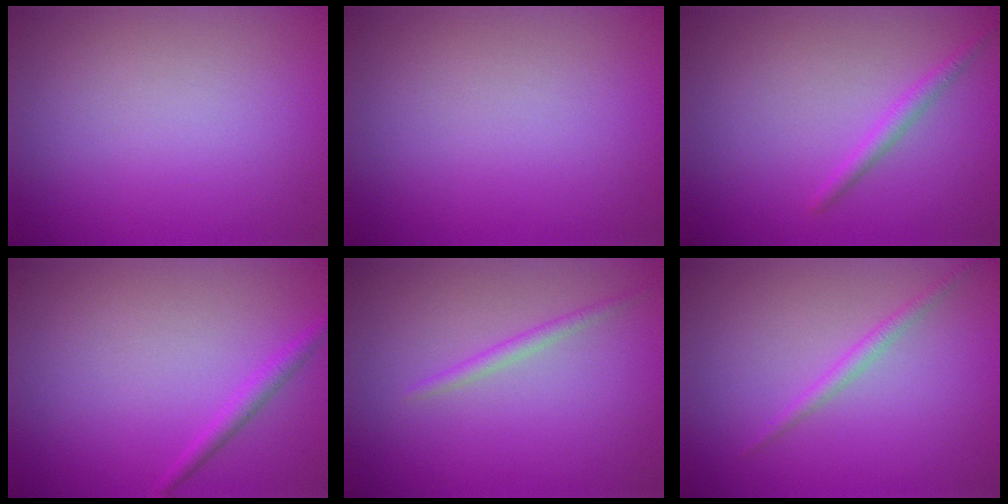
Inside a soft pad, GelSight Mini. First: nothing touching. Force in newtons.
{"total": 0.0}
{"total": 1.4, "press": 1.4, "slide": 0.0}
{"total": 1.4, "press": 1.4, "slide": 0.1}
{"total": 1.2, "press": 1.2, "slide": 0.0}
{"total": 1.3, "press": 1.3, "slide": 0.1}